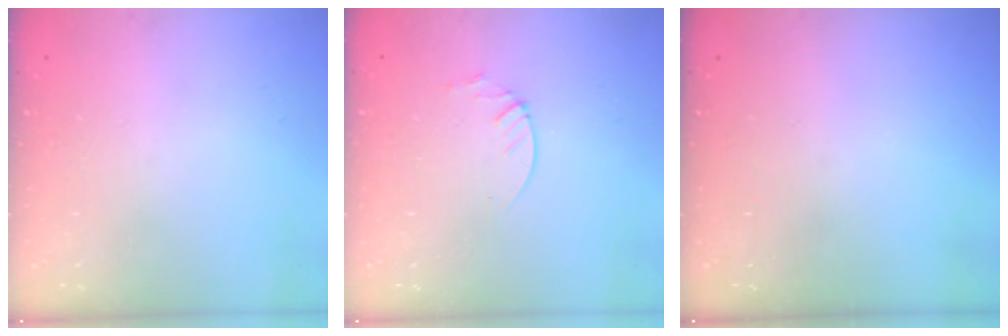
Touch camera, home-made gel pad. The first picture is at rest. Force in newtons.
{"total": 2.1, "press": 2.1, "slide": 0.2}
{"total": 0.0}